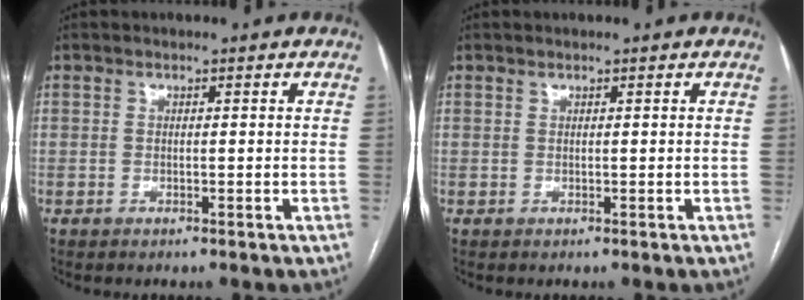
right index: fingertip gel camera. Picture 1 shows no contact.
{"total": 0.0}